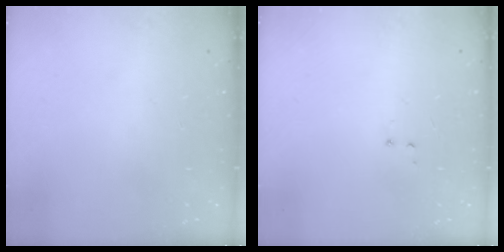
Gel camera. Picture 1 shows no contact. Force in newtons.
{"total": 3.5, "press": 3.5, "slide": 0.5}